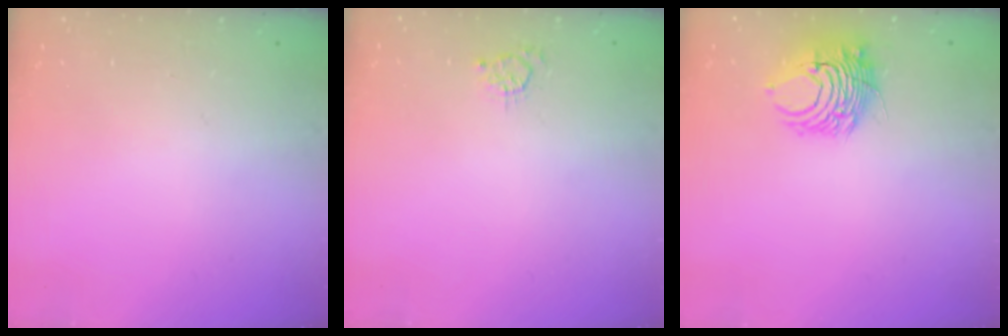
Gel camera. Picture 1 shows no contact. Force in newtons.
{"total": 2.5, "press": 2.5, "slide": 0.3}
{"total": 8.7, "press": 8.7, "slide": 0.9}